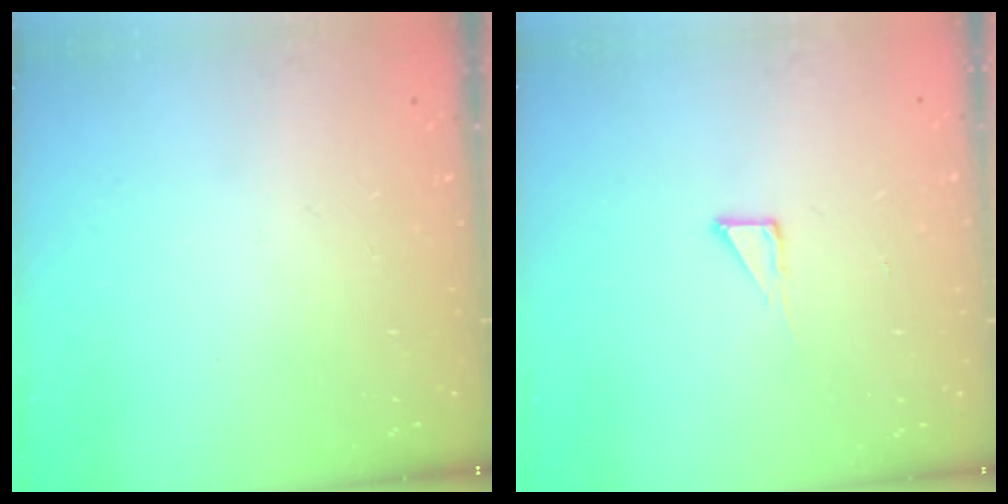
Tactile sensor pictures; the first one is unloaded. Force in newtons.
{"total": 2.7, "press": 2.7, "slide": 0.2}